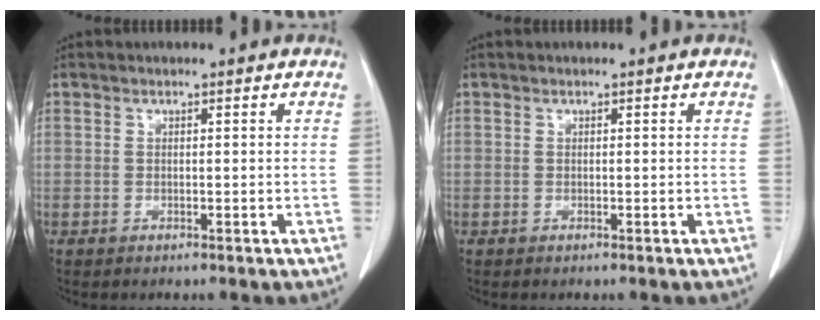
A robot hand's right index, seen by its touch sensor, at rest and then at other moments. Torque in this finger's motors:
{"motor_torque": [0.00, 0.00, 0.00, 0.00]}